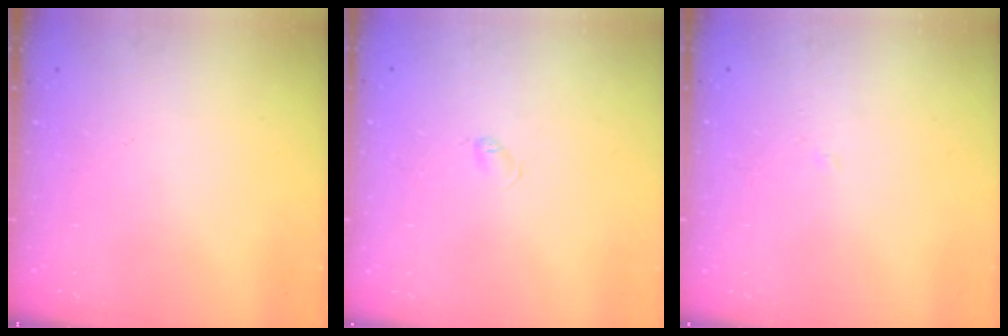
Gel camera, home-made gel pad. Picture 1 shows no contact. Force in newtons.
{"total": 2.4, "press": 2.4, "slide": 0.4}
{"total": 1.9, "press": 1.9, "slide": 0.3}